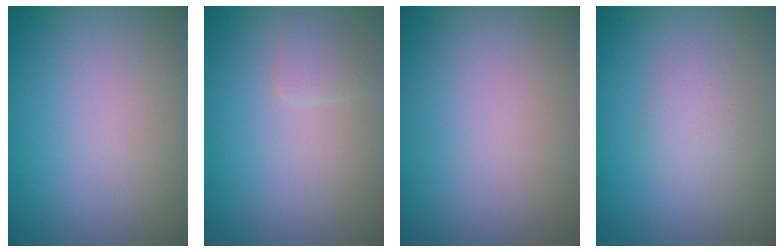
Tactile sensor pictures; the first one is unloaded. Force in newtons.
{"total": 1.0, "press": 1.0, "slide": 0.0}
{"total": 0.0}
{"total": 1.6, "press": 1.6, "slide": 0.1}